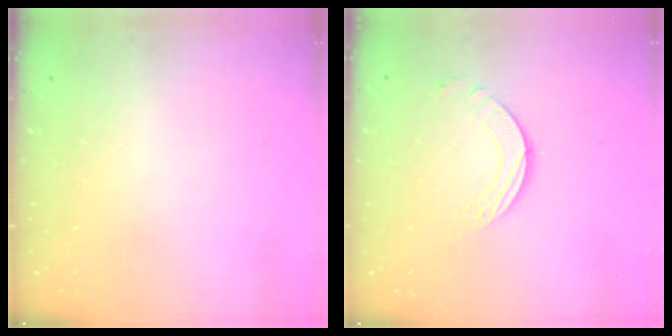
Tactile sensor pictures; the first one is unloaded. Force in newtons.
{"total": 3.7, "press": 3.7, "slide": 0.3}